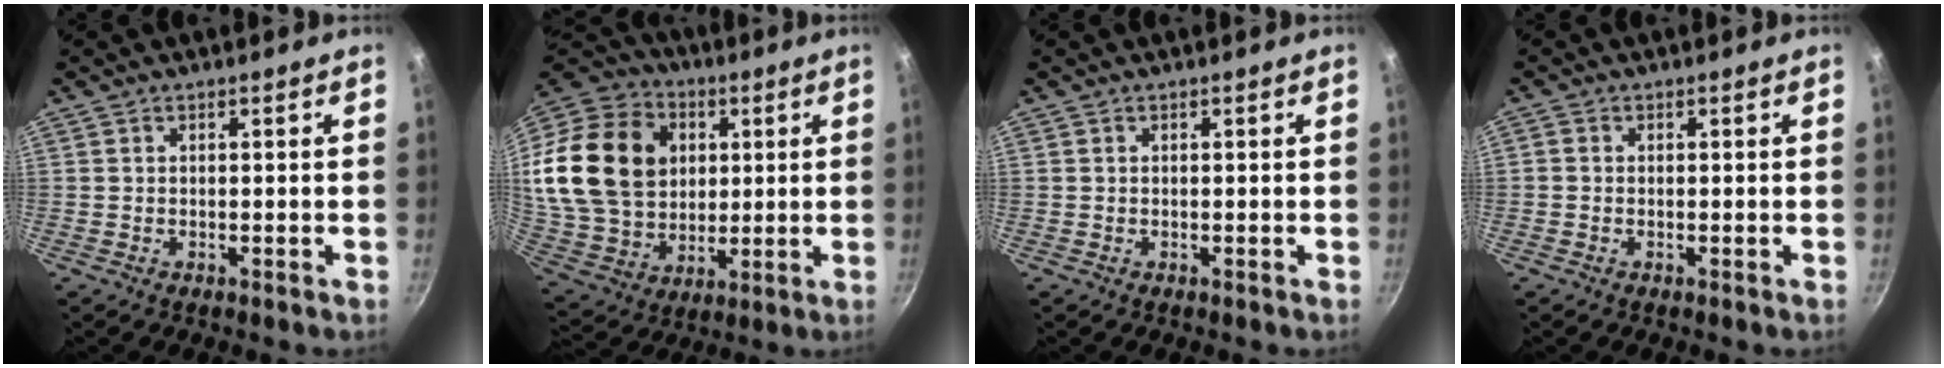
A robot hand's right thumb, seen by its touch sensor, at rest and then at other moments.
{"total": 27.2, "force": [5.8, 20.9, 16.4], "torque": [-0.306, 0.003, 0.114]}
{"total": 0.0}
{"total": 0.7, "force": [-0.2, 0.6, 0.3], "torque": [-0.004, 0.002, -0.007]}